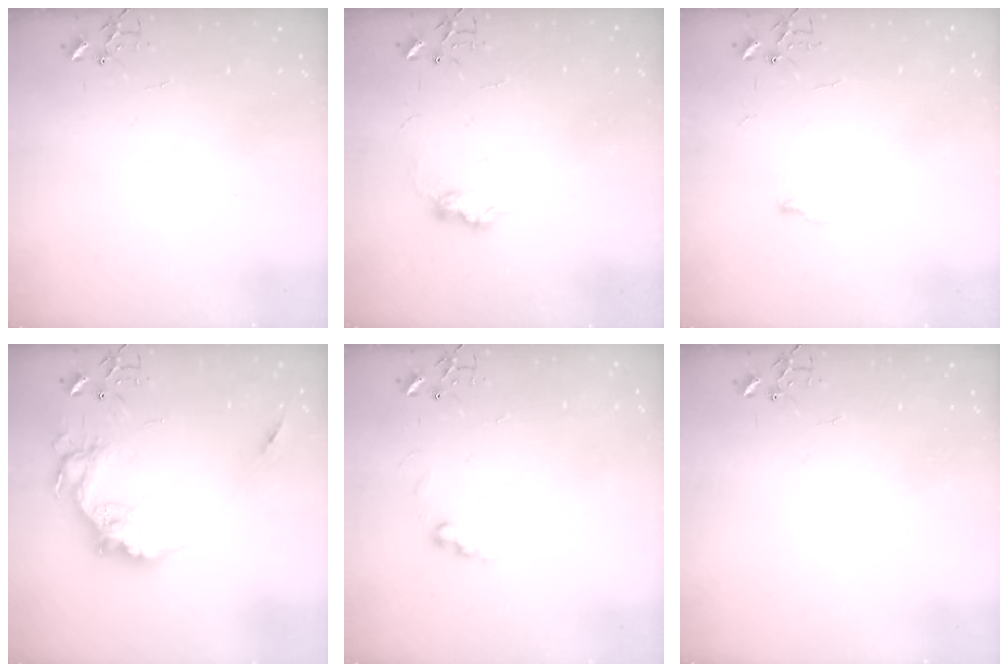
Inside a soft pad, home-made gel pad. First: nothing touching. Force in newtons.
{"total": 7.4, "press": 7.4, "slide": 0.4}
{"total": 3.5, "press": 3.5, "slide": 0.4}
{"total": 17.5, "press": 17.4, "slide": 1.9}
{"total": 6.4, "press": 6.4, "slide": 0.5}
{"total": 0.0}